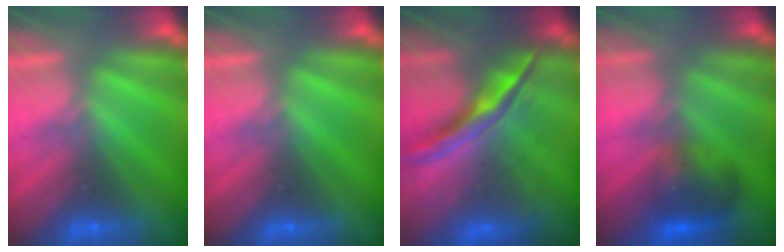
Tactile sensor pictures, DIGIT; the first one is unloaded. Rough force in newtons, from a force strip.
{"total": 0.0}
{"total": 5.7}
{"total": 6.4}